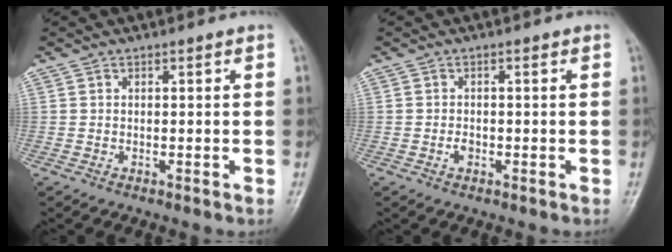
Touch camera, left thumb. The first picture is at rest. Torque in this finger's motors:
{"motor_torque": [-0.81, 0.11, 0.17, 0.07, -0.03]}